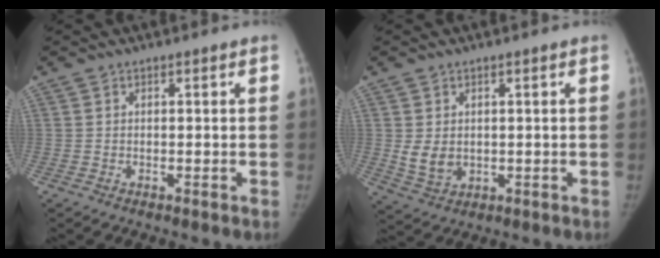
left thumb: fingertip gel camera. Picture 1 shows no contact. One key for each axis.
{"total": 4.5, "fx": 0.3, "fy": 3.5, "fz": 2.8, "tx": -0.039, "ty": -0.012, "tz": 0.021}